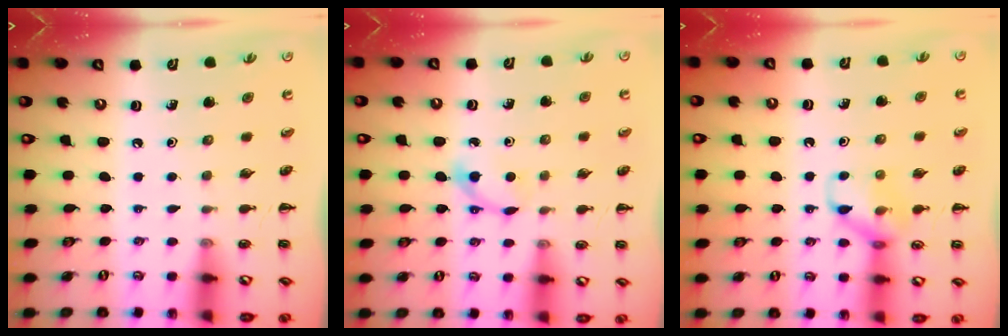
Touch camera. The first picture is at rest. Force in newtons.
{"total": 3.9, "press": 3.7, "slide": 1.3}
{"total": 9.6, "press": 9.6, "slide": 0.1}